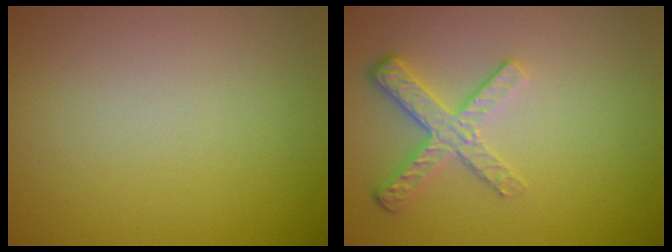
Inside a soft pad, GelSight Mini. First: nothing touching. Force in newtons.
{"total": 3.4, "press": 2.6, "slide": 2.2}